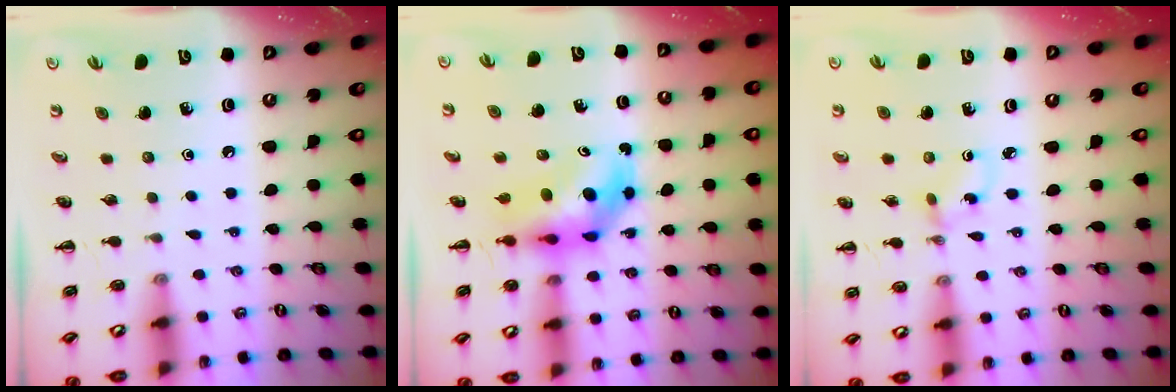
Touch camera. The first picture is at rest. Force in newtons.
{"total": 5.9, "press": 5.7, "slide": 1.3}
{"total": 1.5, "press": 1.3, "slide": 0.7}